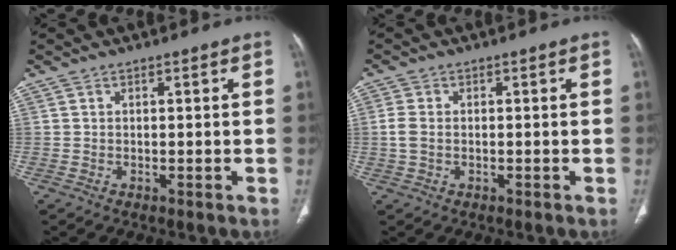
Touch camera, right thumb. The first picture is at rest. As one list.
[{"total": 2.9, "force": [-0.3, 1.9, 2.1], "torque": [-0.059, 0.002, -0.007]}]